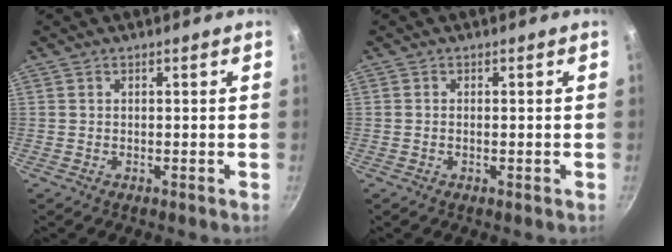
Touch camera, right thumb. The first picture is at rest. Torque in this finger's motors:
{"motor_torque": [-0.29, 0.01, -0.25, 0.05, -0.02]}